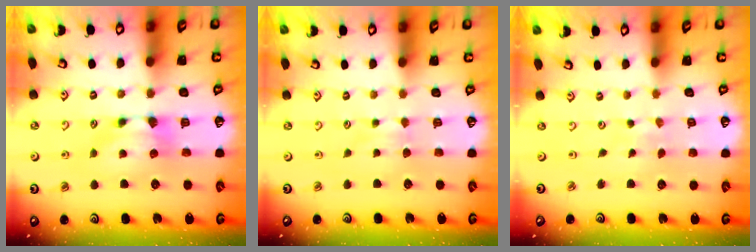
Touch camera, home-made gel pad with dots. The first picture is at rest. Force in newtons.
{"total": 2.3, "press": 2.2, "slide": 0.3}
{"total": 5.6, "press": 5.6, "slide": 0.2}